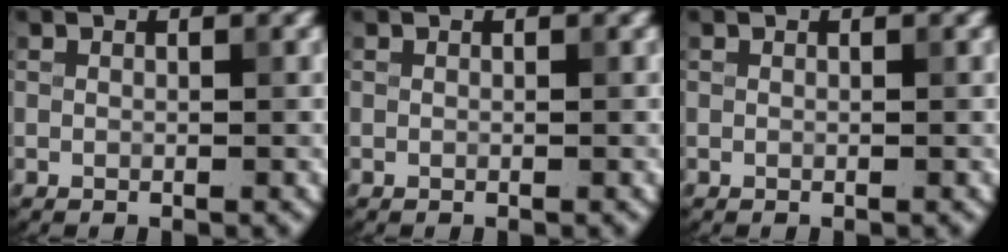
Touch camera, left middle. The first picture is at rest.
{"total": 0.0}
{"total": 0.0}